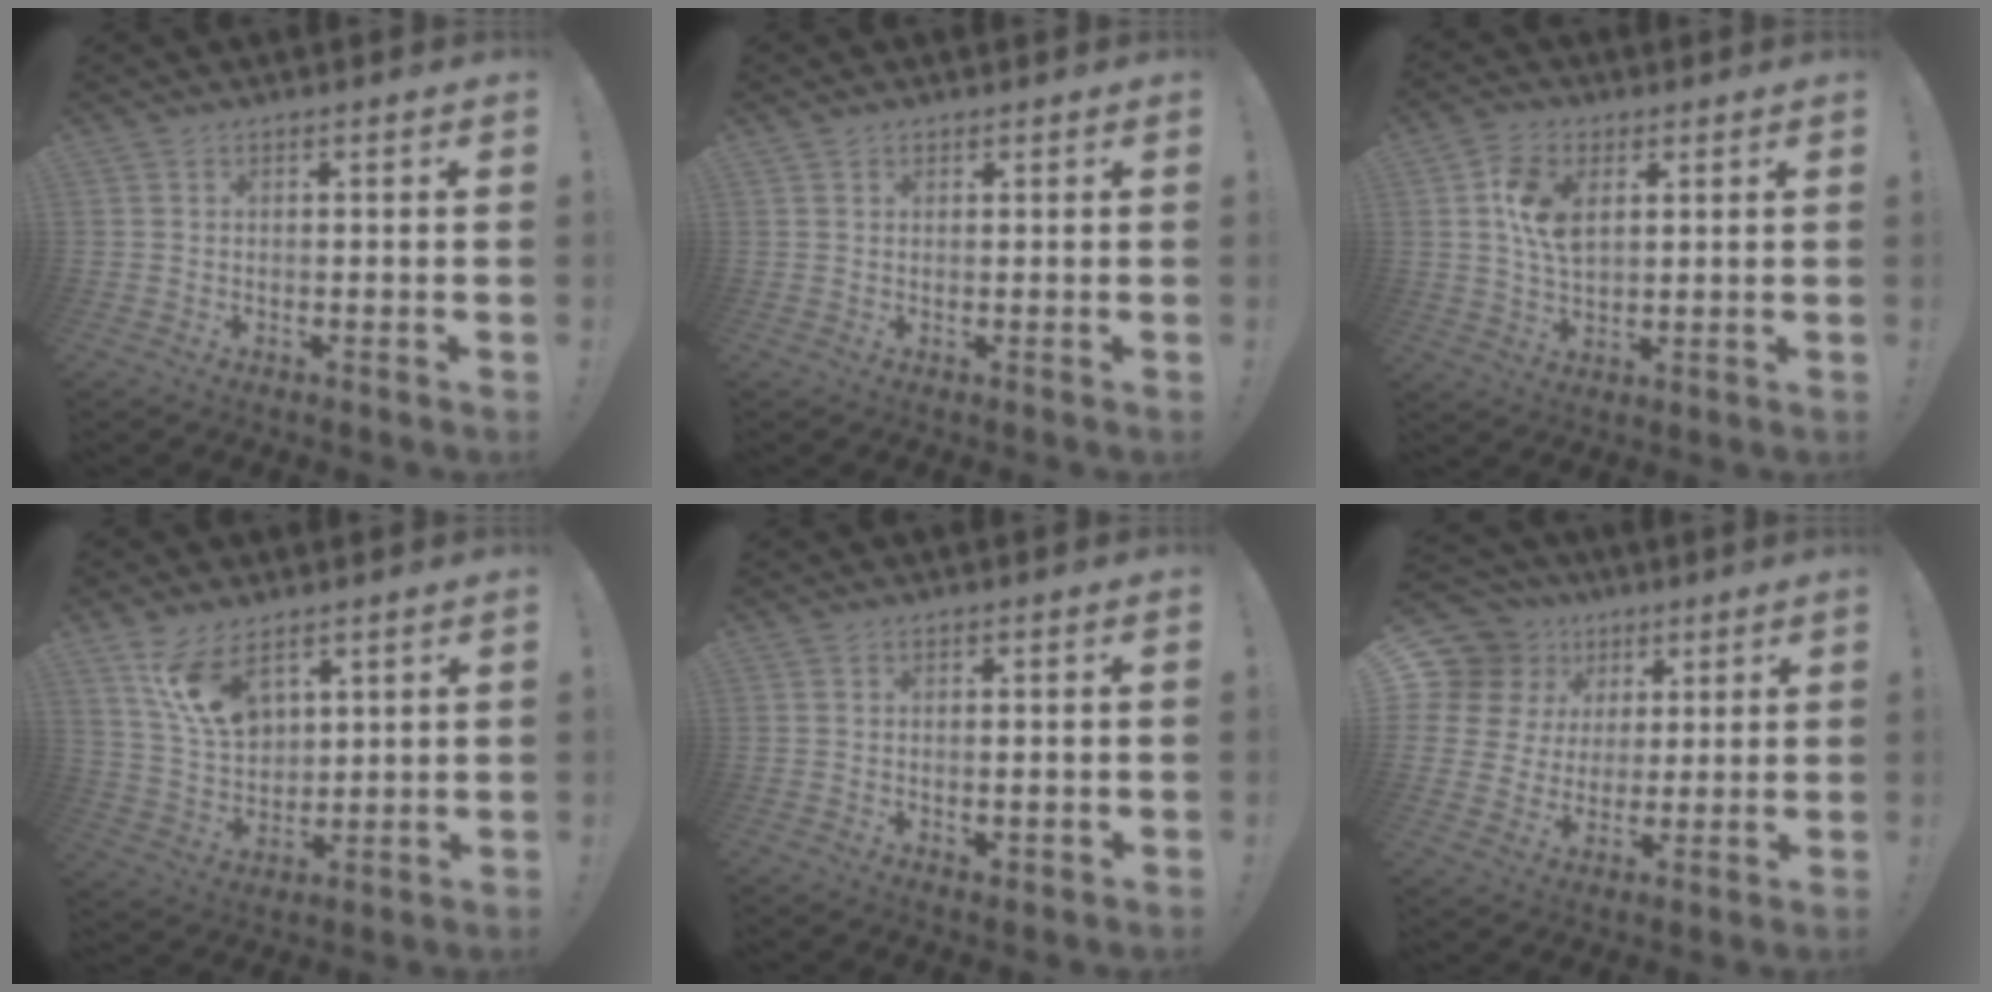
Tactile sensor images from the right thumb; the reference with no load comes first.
{"total": 1.0, "force": [0.8, 0.5, 0.2], "torque": [0.001, -0.002, 0.015]}
{"total": 9.9, "force": [3.2, 6.6, 6.8], "torque": [-0.133, -0.005, 0.057]}
{"total": 13.2, "force": [7.8, 7.7, 7.3], "torque": [-0.139, -0.036, 0.152]}
{"total": 1.2, "force": [0.1, 0.6, 1.1], "torque": [-0.013, -0.001, 0.003]}
{"total": 12.0, "force": [4.9, 10.3, 3.8], "torque": [-0.072, -0.024, 0.113]}